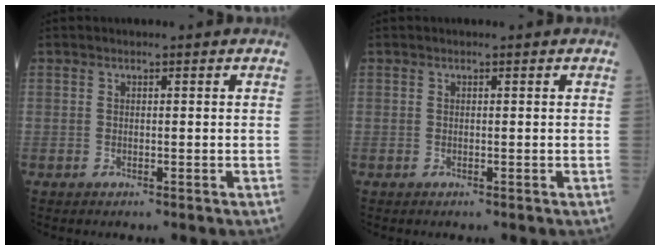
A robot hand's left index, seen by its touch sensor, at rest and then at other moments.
{"total": 0.0}